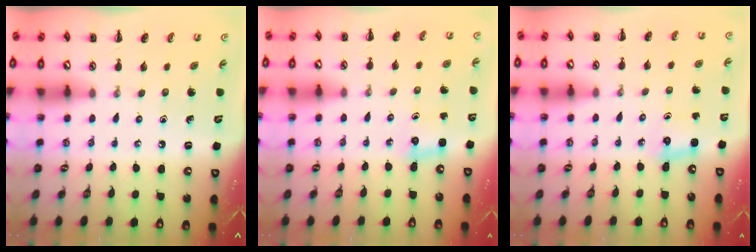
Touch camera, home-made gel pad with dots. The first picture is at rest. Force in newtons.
{"total": 2.1, "press": 2.0, "slide": 0.6}
{"total": 2.5, "press": 2.4, "slide": 0.8}